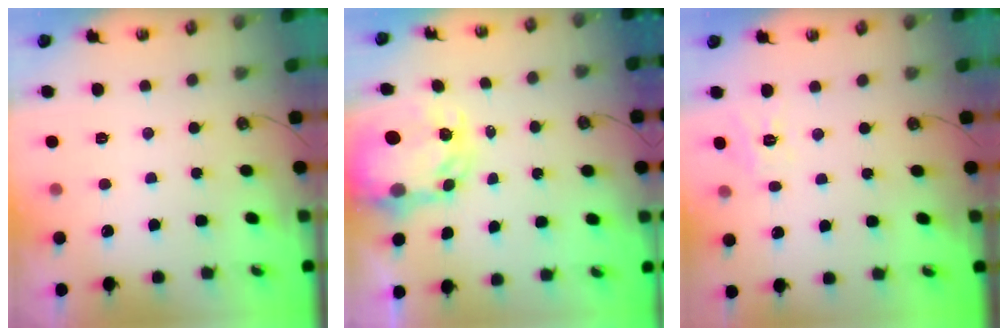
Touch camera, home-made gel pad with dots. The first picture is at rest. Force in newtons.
{"total": 6.5, "press": 6.5, "slide": 0.7}
{"total": 5.9, "press": 5.9, "slide": 0.4}